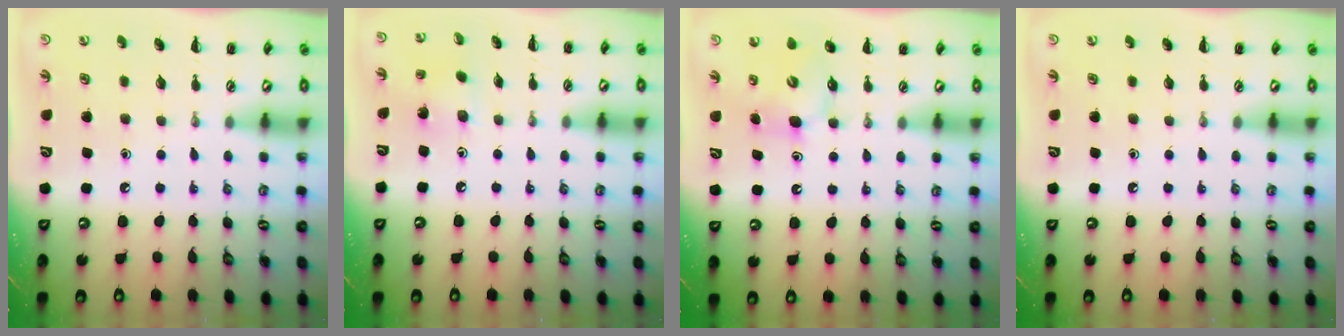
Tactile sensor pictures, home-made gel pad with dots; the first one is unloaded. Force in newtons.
{"total": 1.9, "press": 1.8, "slide": 0.7}
{"total": 5.0, "press": 4.9, "slide": 0.9}
{"total": 0.0}